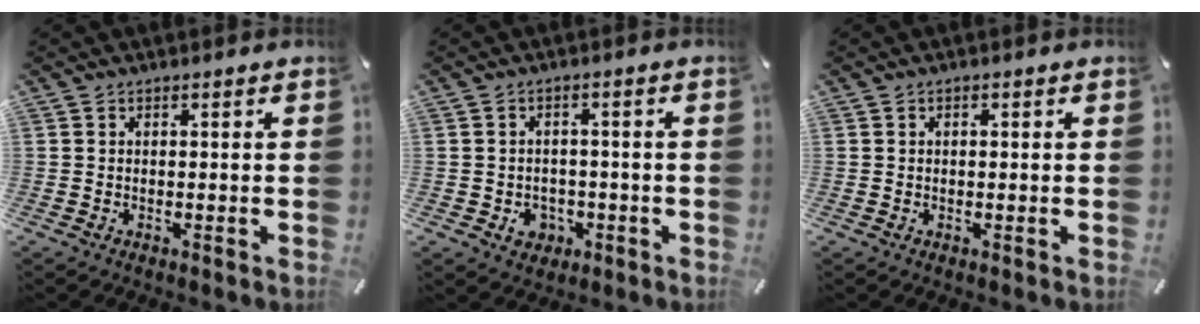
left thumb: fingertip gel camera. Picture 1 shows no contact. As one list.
[{"total": 4.9, "force": [-1.6, 4.2, 1.8], "torque": [-0.029, 0.004, -0.028]}, {"total": 0.8, "force": [0.1, 0.6, 0.5], "torque": [-0.010, 0.004, 0.000]}]